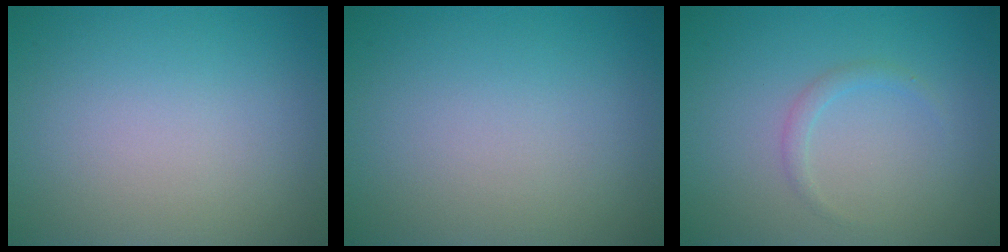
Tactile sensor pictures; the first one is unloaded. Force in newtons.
{"total": 0.0}
{"total": 1.0, "press": 1.0, "slide": 0.0}